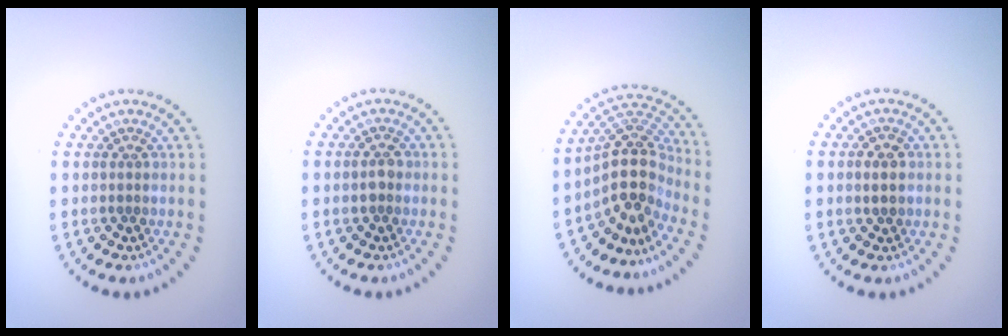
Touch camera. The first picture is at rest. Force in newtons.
{"total": 1.3, "press": 1.3, "slide": 0.2}
{"total": 4.9, "press": 3.6, "slide": 3.3}
{"total": 1.4, "press": 1.4, "slide": 0.3}